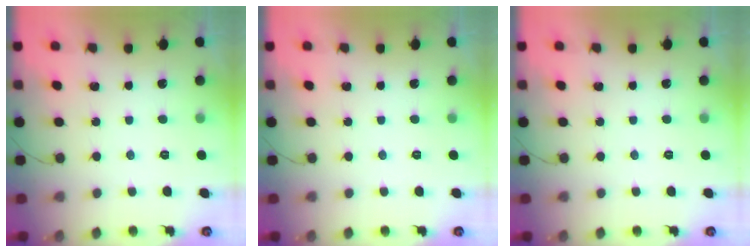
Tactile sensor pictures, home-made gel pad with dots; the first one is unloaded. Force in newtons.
{"total": 0.0}
{"total": 0.0}